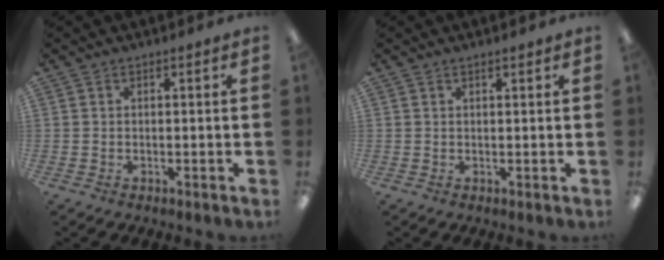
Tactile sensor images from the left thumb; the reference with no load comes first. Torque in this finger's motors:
{"motor_torque": [-0.04, -0.11, -0.41, 0.01, 0.03]}